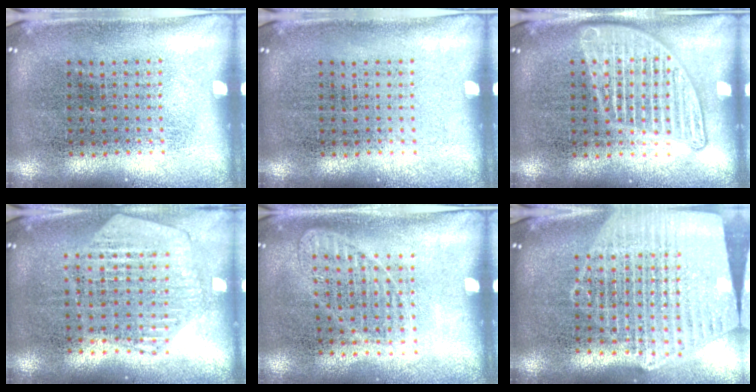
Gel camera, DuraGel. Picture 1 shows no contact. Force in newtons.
{"total": 0.0}
{"total": 2.8, "press": 2.8, "slide": 0.3}
{"total": 1.1, "press": 1.1, "slide": 0.1}
{"total": 1.1, "press": 1.1, "slide": 0.2}
{"total": 2.6, "press": 2.2, "slide": 1.3}